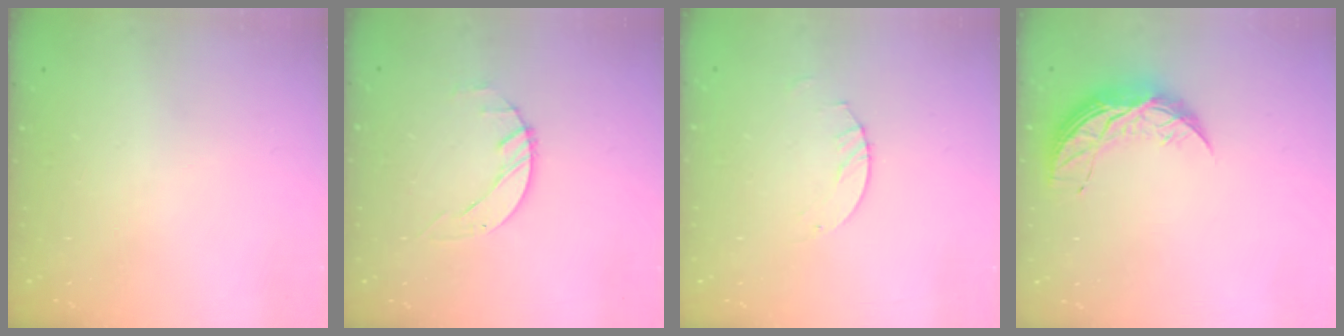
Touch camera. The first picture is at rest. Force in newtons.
{"total": 1.4, "press": 1.4, "slide": 0.2}
{"total": 2.0, "press": 2.0, "slide": 0.2}
{"total": 8.4, "press": 8.4, "slide": 0.4}